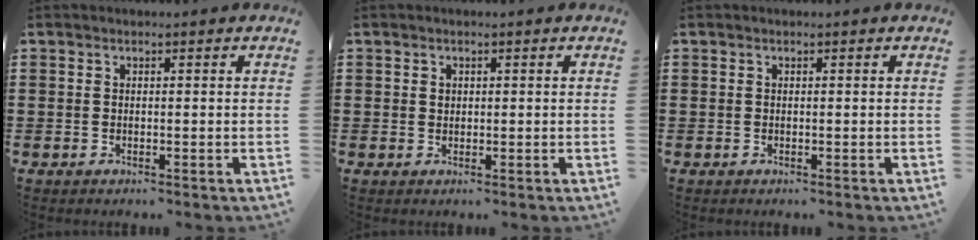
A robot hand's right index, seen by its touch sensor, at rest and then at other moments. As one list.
[{"total": 0.6, "force": [0.3, 0.4, 0.2], "torque": [-0.005, 0.004, 0.006]}, {"total": 0.0}]